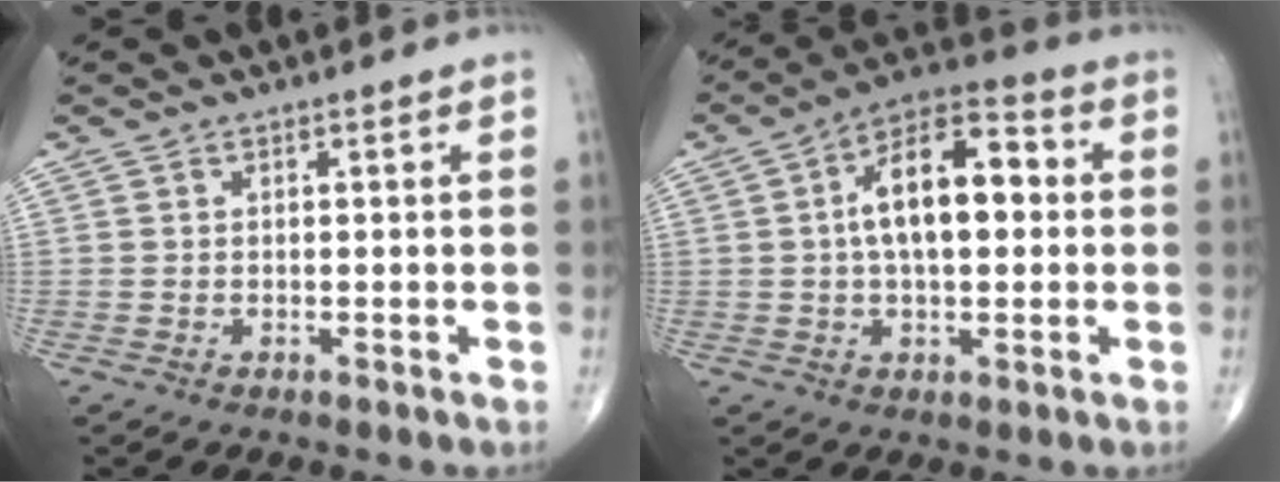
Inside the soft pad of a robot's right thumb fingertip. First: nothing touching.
{"total": 14.2, "force": [1.5, 7.2, 12.2], "torque": [-0.185, 0.029, 0.013]}